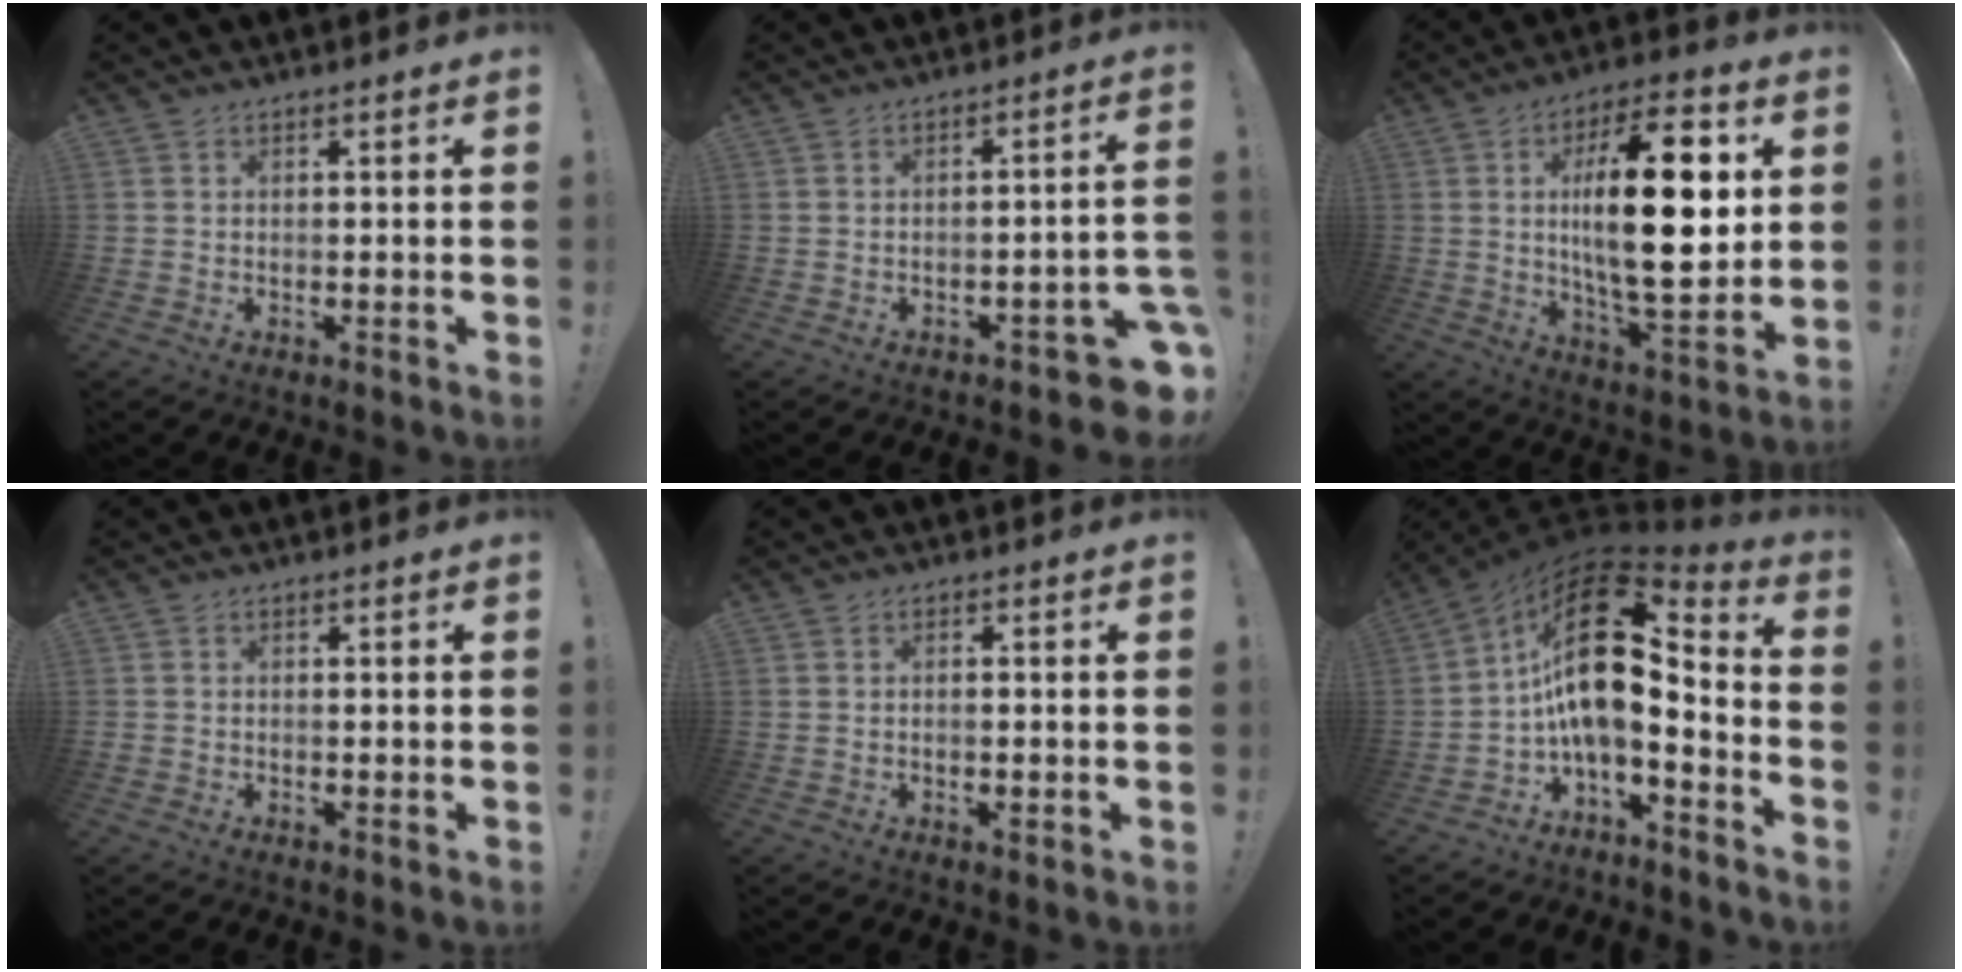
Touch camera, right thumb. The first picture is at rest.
{"total": 6.6, "force": [-4.0, 2.1, 4.9], "torque": [-0.051, 0.013, -0.065]}
{"total": 24.8, "force": [3.9, 9.5, 22.6], "torque": [-0.368, -0.009, 0.054]}
{"total": 0.9, "force": [-0.4, 0.8, 0.4], "torque": [-0.009, 0.004, -0.006]}
{"total": 1.2, "force": [-0.5, 0.4, 1.0], "torque": [-0.013, 0.001, -0.009]}
{"total": 19.2, "force": [2.8, 8.7, 16.9], "torque": [-0.299, -0.020, 0.052]}